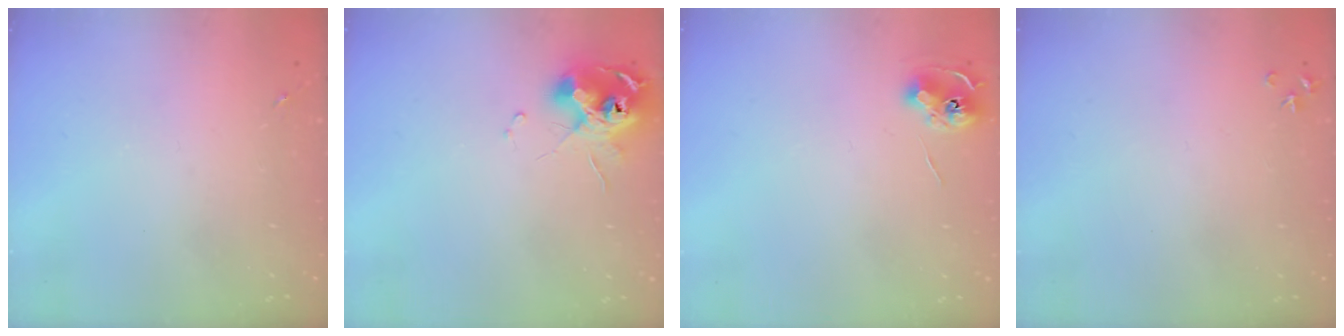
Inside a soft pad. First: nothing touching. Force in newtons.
{"total": 12.2, "press": 12.1, "slide": 1.3}
{"total": 6.6, "press": 6.6, "slide": 0.3}
{"total": 3.2, "press": 3.2, "slide": 0.4}